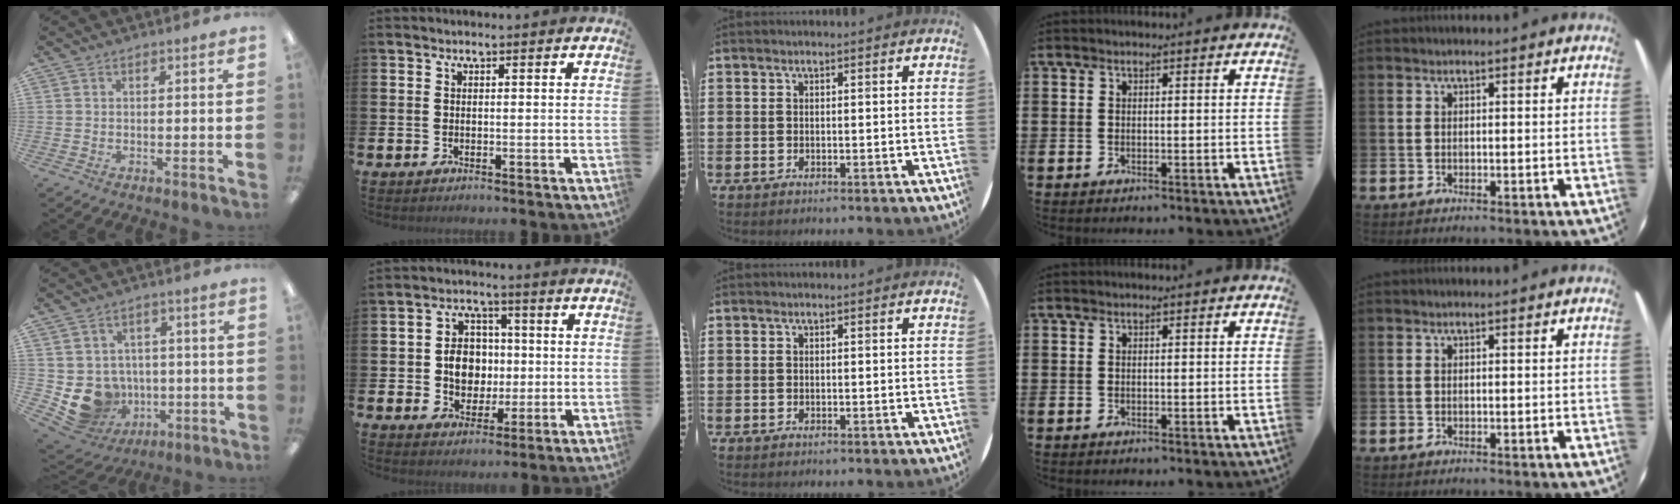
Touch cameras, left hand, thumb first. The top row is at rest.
{"thumb": {"total": 10.0, "force": [-2.0, 9.4, 2.8], "torque": [-0.063, 0.003, -0.022]}, "index": {"total": 6.4, "force": [0.1, 5.5, 3.3], "torque": [-0.063, 0.014, -0.004]}}